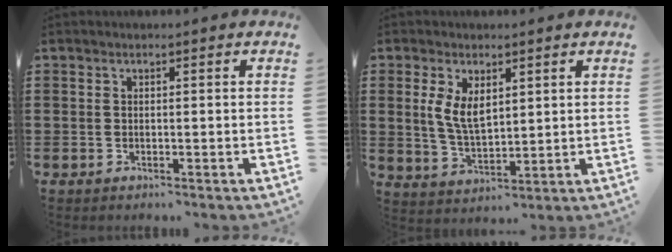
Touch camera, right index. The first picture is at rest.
{"total": 5.4, "force": [1.7, 2.8, 4.3], "torque": [-0.091, 0.006, 0.031]}